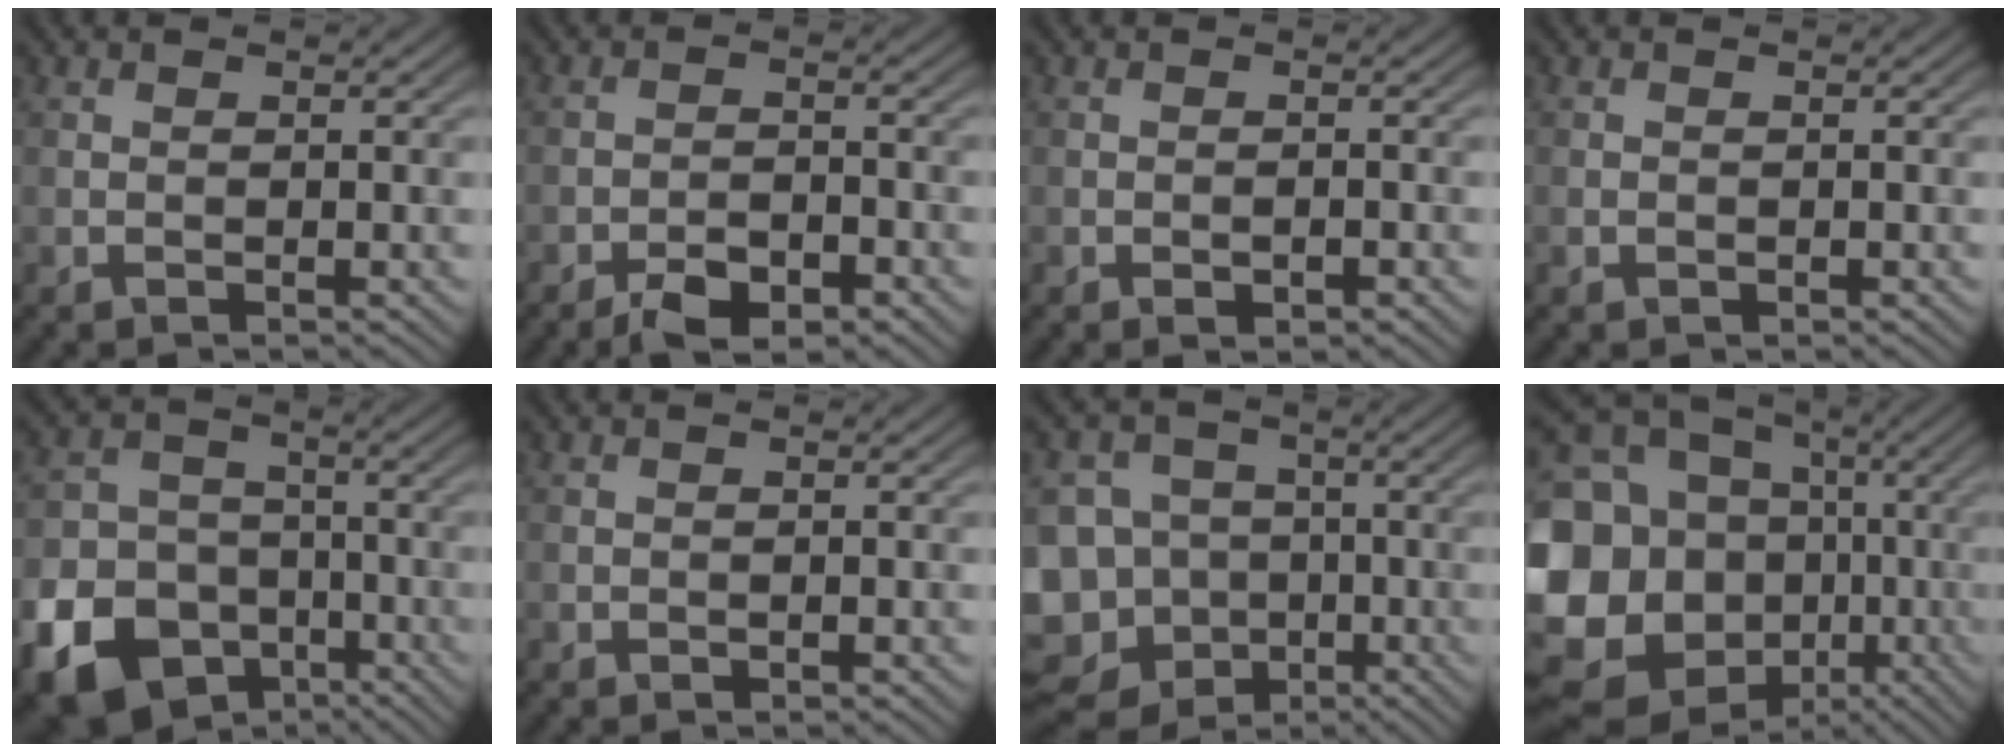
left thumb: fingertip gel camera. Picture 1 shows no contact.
{"total": 4.7, "force": [-3.2, 1.8, 2.9], "torque": [-0.048, 0.001, -0.056]}
{"total": 1.5, "force": [-0.8, 0.6, 1.1], "torque": [-0.016, 0.002, -0.013]}
{"total": 0.5, "force": [-0.3, 0.3, 0.3], "torque": [-0.004, 0.000, -0.003]}
{"total": 16.3, "force": [-8.5, 12.8, 5.5], "torque": [-0.147, -0.069, -0.156]}
{"total": 0.5, "force": [-0.3, 0.2, 0.4], "torque": [-0.005, 0.001, -0.004]}
{"total": 16.2, "force": [-7.4, 13.6, 4.8], "torque": [-0.157, -0.022, -0.125]}
{"total": 21.7, "force": [-4.6, 18.8, 9.8], "torque": [-0.263, -0.006, -0.092]}